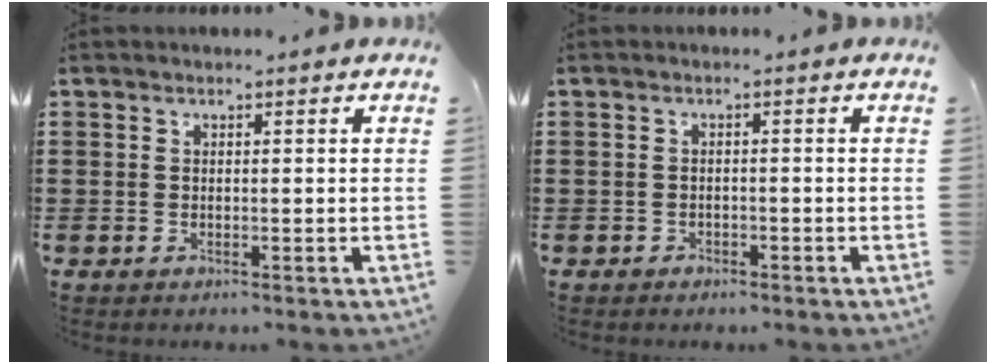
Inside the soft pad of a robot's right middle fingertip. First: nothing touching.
{"total": 0.9, "force": [-0.8, 0.5, 0.1], "torque": [-0.004, 0.002, -0.019]}